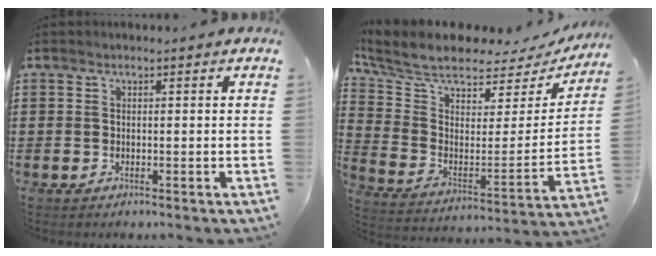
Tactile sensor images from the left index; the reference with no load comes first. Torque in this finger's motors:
{"motor_torque": [2.14, 0.00, 1.01, 0.21]}